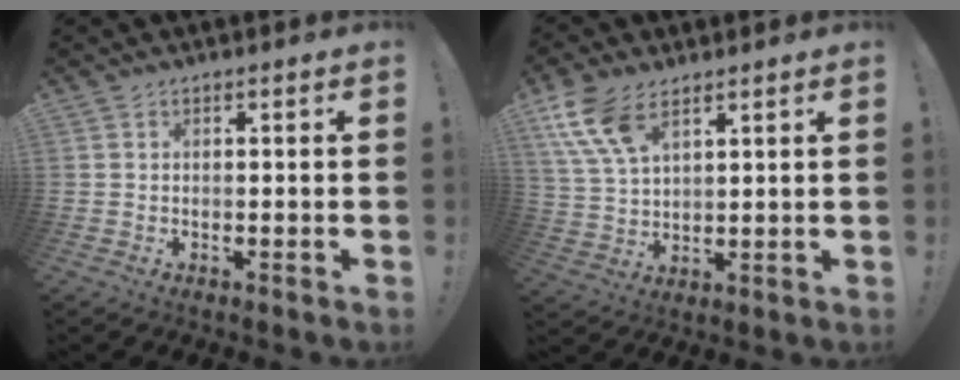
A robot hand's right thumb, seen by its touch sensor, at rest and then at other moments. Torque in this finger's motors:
{"motor_torque": [-0.21, 1.71, 1.00, 0.49, 0.07]}